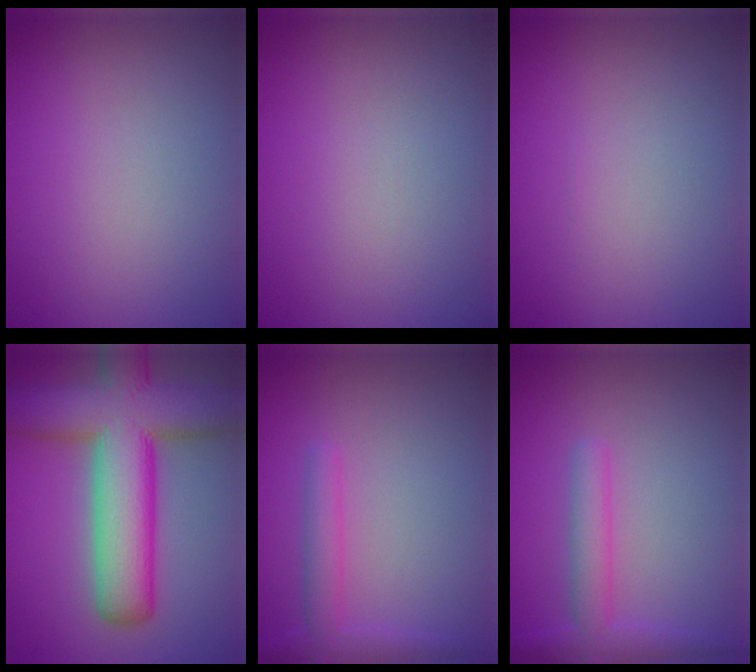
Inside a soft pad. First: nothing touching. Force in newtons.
{"total": 0.0}
{"total": 0.0}
{"total": 11.5, "press": 11.5, "slide": 0.5}
{"total": 1.7, "press": 1.7, "slide": 0.1}
{"total": 3.0, "press": 3.0, "slide": 0.1}